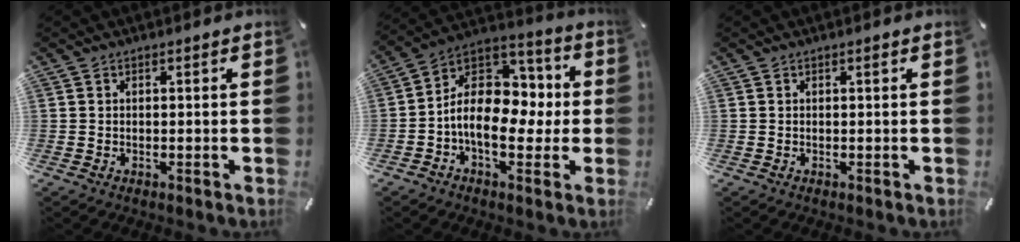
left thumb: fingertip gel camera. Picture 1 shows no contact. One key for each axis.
{"total": 13.6, "fx": -2.0, "fy": 9.8, "fz": 9.2, "tx": -0.155, "ty": 0.004, "tz": -0.035}
{"total": 0.5, "fx": 0.1, "fy": 0.1, "fz": 0.5, "tx": -0.009, "ty": 0.001, "tz": 0.002}